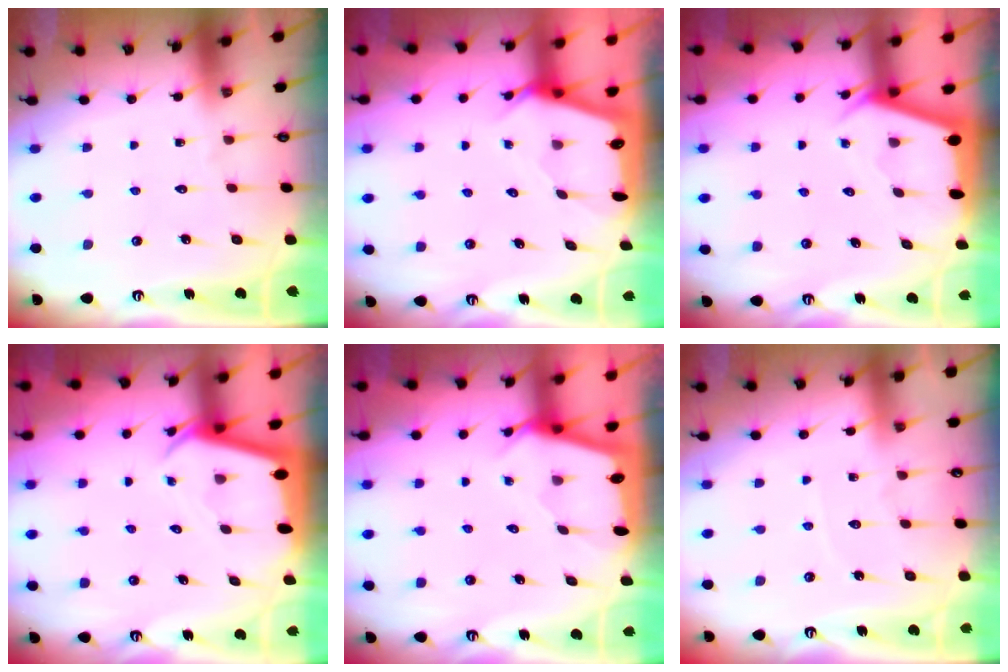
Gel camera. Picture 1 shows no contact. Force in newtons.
{"total": 2.4, "press": 2.4, "slide": 0.2}
{"total": 2.2, "press": 2.2, "slide": 0.3}
{"total": 2.5, "press": 2.5, "slide": 0.3}
{"total": 2.1, "press": 2.1, "slide": 0.1}
{"total": 2.7, "press": 2.6, "slide": 0.4}